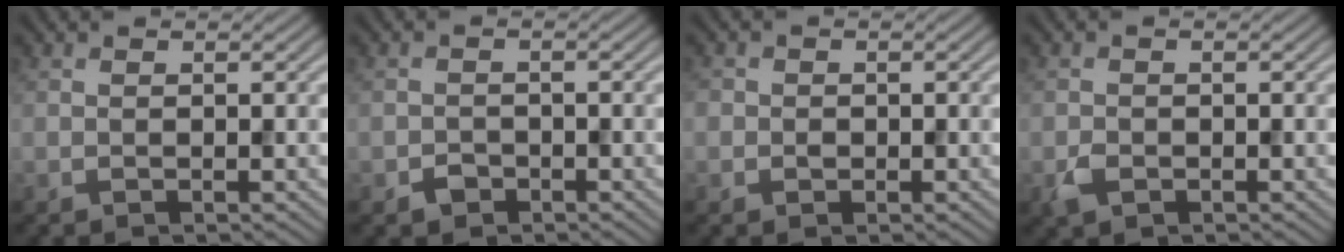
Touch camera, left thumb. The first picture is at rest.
{"total": 1.7, "force": [-1.1, 1.2, 0.5], "torque": [-0.004, 0.000, -0.025]}
{"total": 1.6, "force": [-0.2, 1.5, 0.4], "torque": [-0.003, -0.003, -0.007]}
{"total": 1.9, "force": [-0.9, 1.4, 0.9], "torque": [-0.022, -0.006, -0.019]}